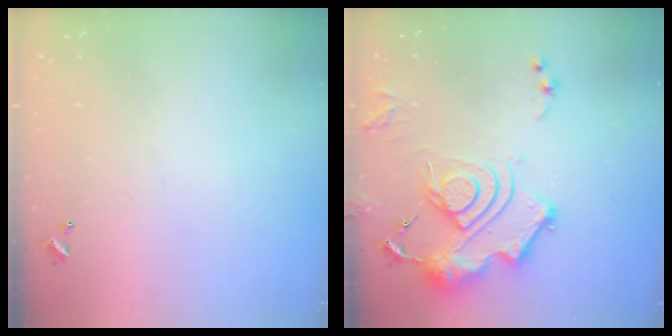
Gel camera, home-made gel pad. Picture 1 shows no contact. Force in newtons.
{"total": 16.8, "press": 16.7, "slide": 2.0}